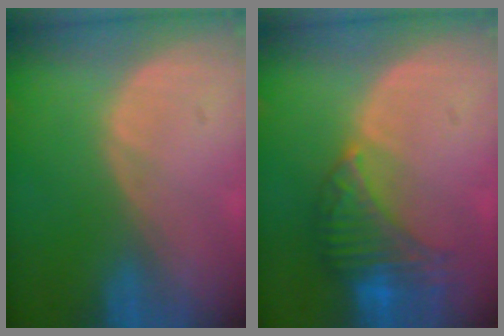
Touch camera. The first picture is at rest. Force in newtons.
{"total": 8.1, "press": 7.0, "slide": 4.0}